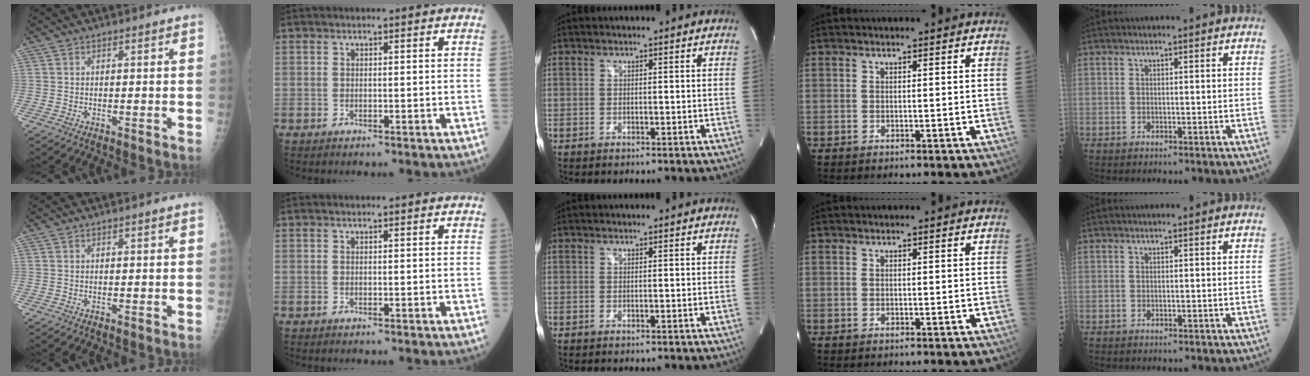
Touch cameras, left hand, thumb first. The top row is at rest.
{}